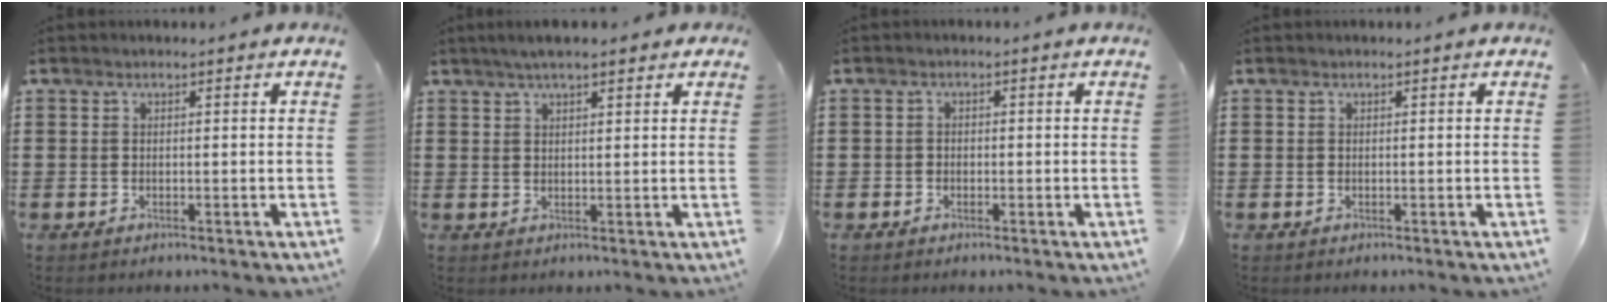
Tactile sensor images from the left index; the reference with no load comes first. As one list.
[{"total": 3.4, "force": [2.4, 0.8, 2.3], "torque": [-0.048, 0.009, 0.044]}, {"total": 1.0, "force": [-0.7, 0.8, 0.1], "torque": [-0.005, 0.002, -0.015]}, {"total": 0.0}]